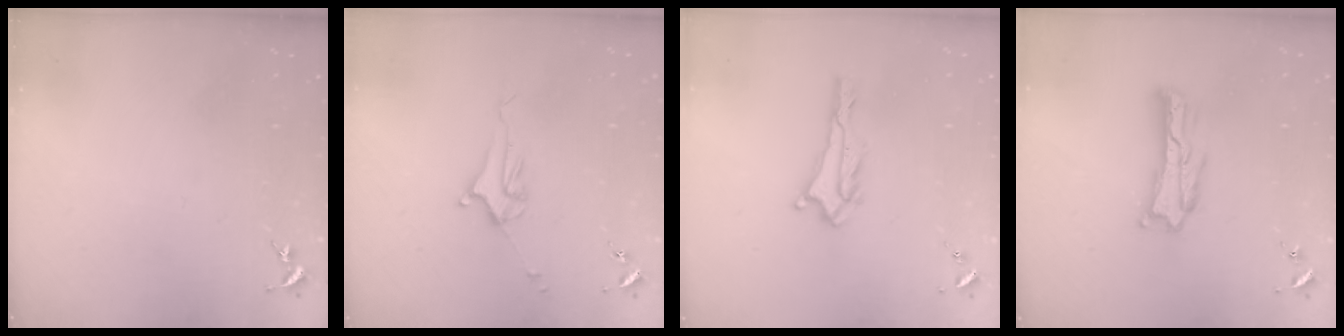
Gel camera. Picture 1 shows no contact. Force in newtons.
{"total": 3.7, "press": 3.7, "slide": 0.5}
{"total": 0.6, "press": 0.6, "slide": 0.1}
{"total": 2.8, "press": 2.7, "slide": 0.4}